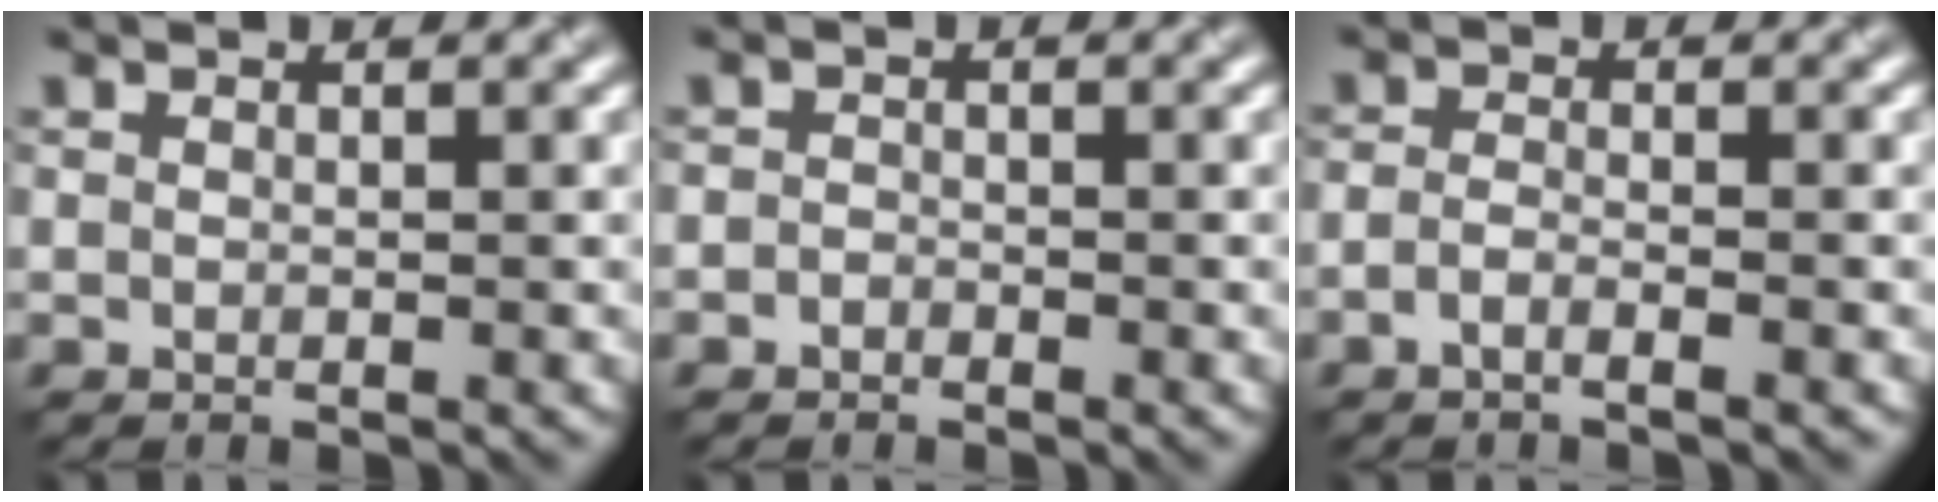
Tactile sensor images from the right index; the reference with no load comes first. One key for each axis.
{"total": 0.8, "fx": -0.6, "fy": 0.5, "fz": 0.1, "tx": -0.001, "ty": 0.000, "tz": -0.014}
{"total": 1.5, "fx": -0.9, "fy": 0.4, "fz": 1.1, "tx": -0.023, "ty": 0.000, "tz": -0.022}